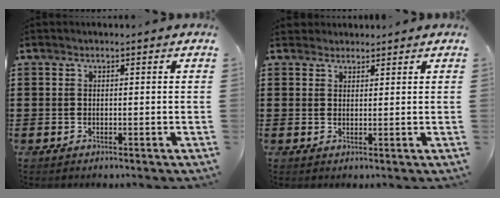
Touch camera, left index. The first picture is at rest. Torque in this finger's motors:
{"motor_torque": [0.39, -0.39, 0.11, 0.02]}